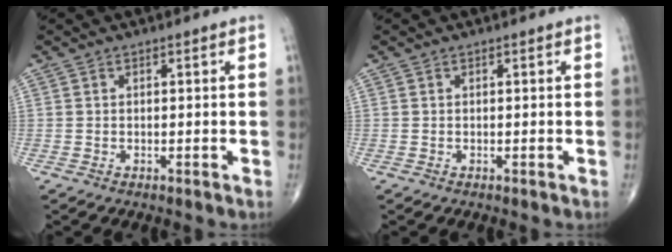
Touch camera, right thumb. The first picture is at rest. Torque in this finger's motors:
{"motor_torque": [-0.48, 0.48, -0.18, 0.18, 0.00]}